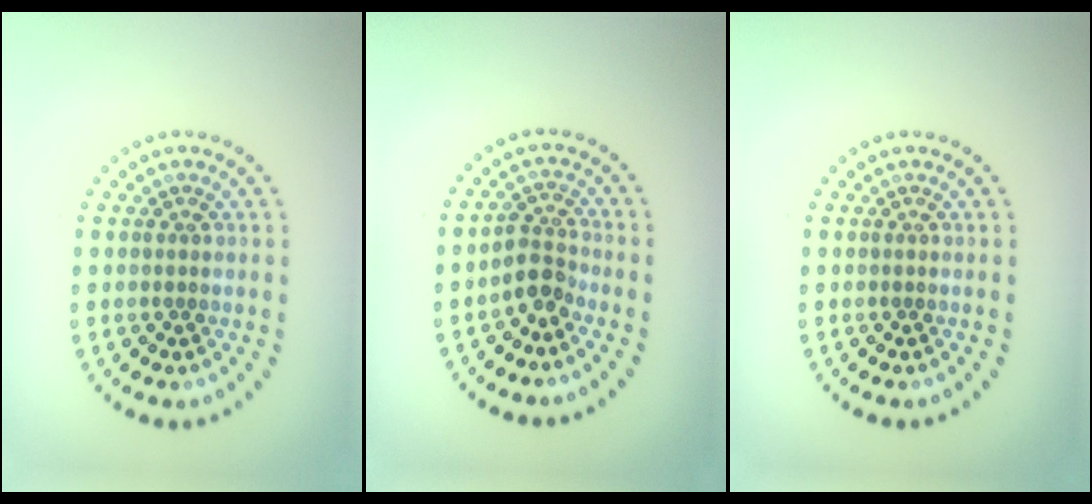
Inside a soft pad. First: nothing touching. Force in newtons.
{"total": 2.5, "press": 1.9, "slide": 1.6}
{"total": 0.0}